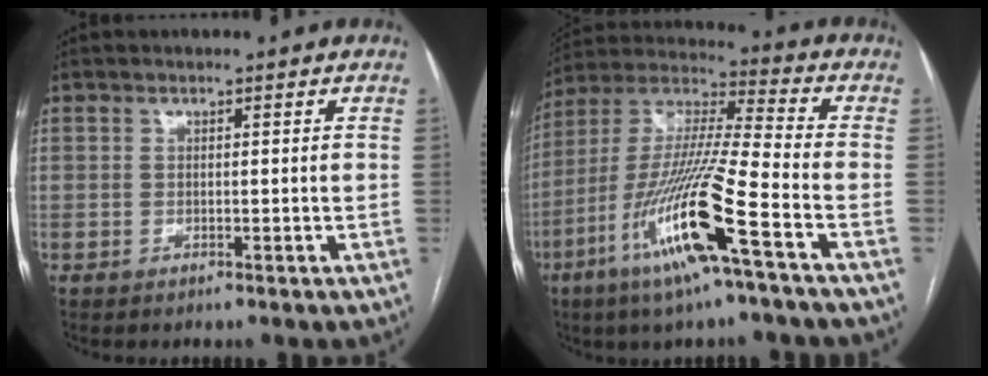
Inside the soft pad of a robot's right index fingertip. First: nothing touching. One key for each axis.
{"total": 18.0, "fx": -8.1, "fy": 0.0, "fz": 16.0, "tx": -0.339, "ty": -0.026, "tz": -0.159}